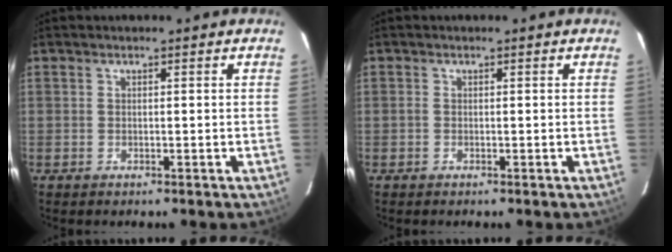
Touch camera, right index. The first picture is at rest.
{"total": 0.0}